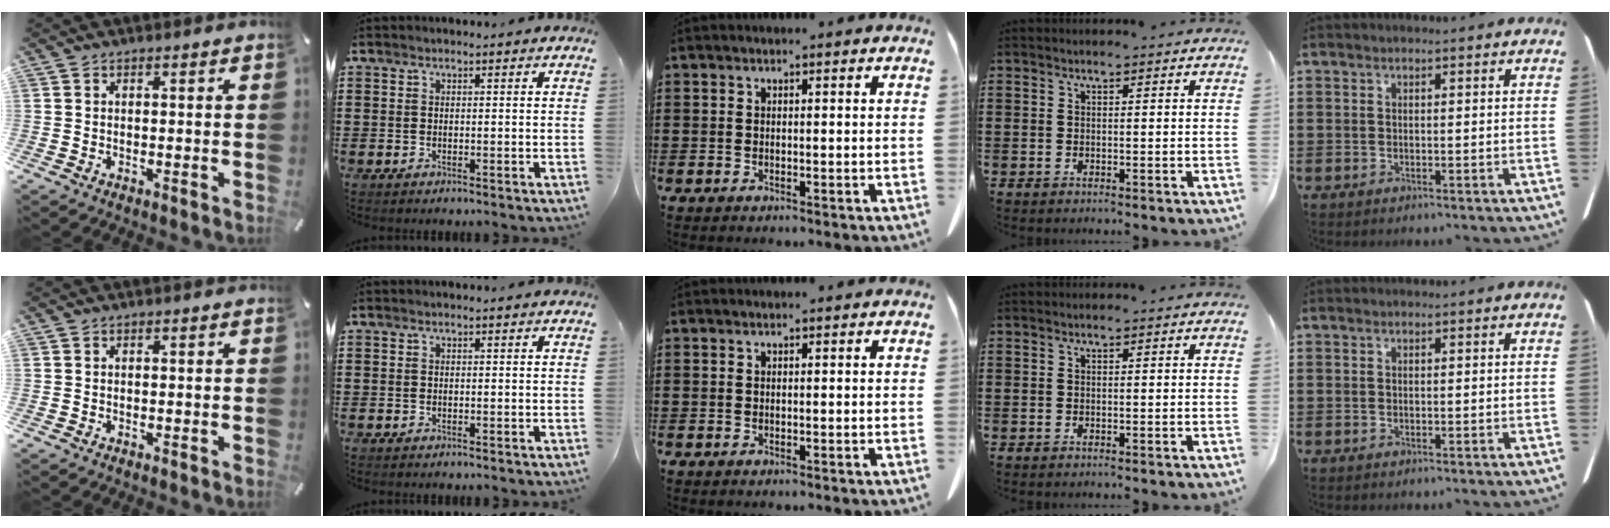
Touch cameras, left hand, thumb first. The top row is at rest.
{}